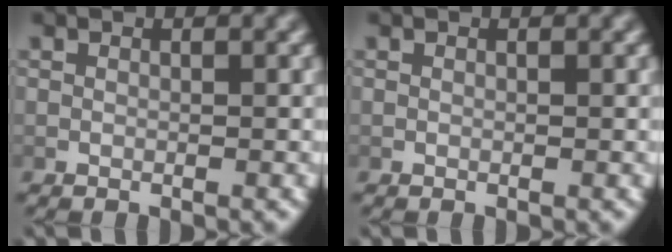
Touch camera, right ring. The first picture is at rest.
{"total": 0.0}